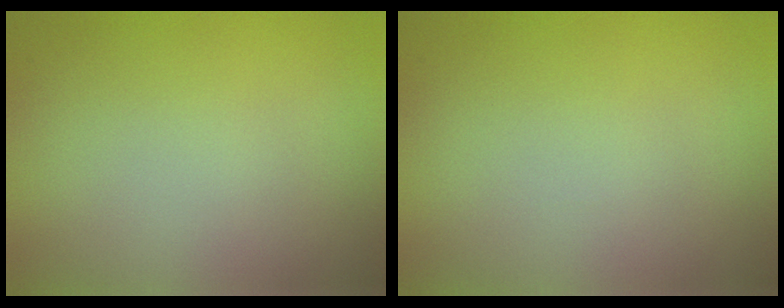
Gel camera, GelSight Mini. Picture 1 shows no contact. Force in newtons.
{"total": 0.0}